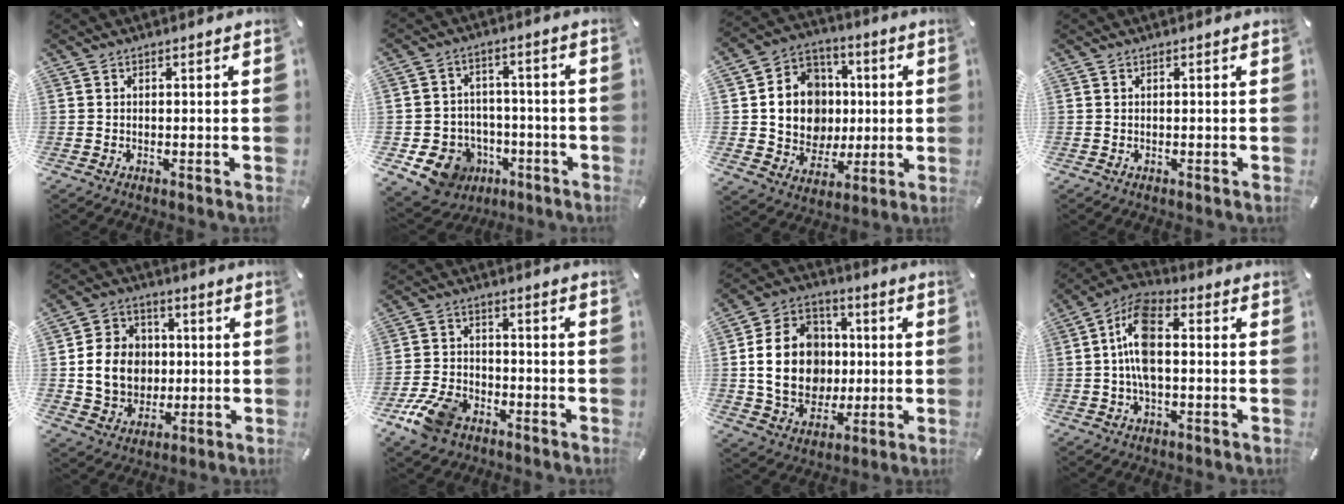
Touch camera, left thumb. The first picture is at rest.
{"total": 10.7, "force": [-4.9, 9.0, 3.1], "torque": [-0.050, 0.038, -0.076]}
{"total": 14.8, "force": [0.6, 13.6, 5.6], "torque": [-0.098, 0.004, 0.023]}
{"total": 0.0}
{"total": 12.0, "force": [0.0, 10.8, 5.3], "torque": [-0.105, 0.014, 0.008]}
{"total": 9.9, "force": [-5.9, 6.1, 4.9], "torque": [-0.102, 0.029, -0.108]}
{"total": 18.4, "force": [0.1, 15.3, 10.1], "torque": [-0.199, 0.011, 0.009]}
{"total": 10.7, "force": [-0.2, 5.8, 9.0], "torque": [-0.191, 0.006, -0.003]}